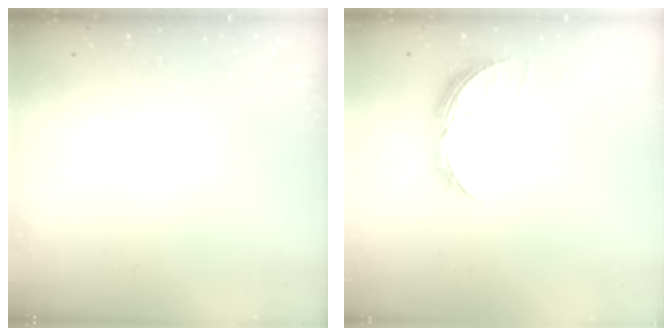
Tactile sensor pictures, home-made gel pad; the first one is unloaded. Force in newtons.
{"total": 8.2, "press": 8.2, "slide": 0.5}